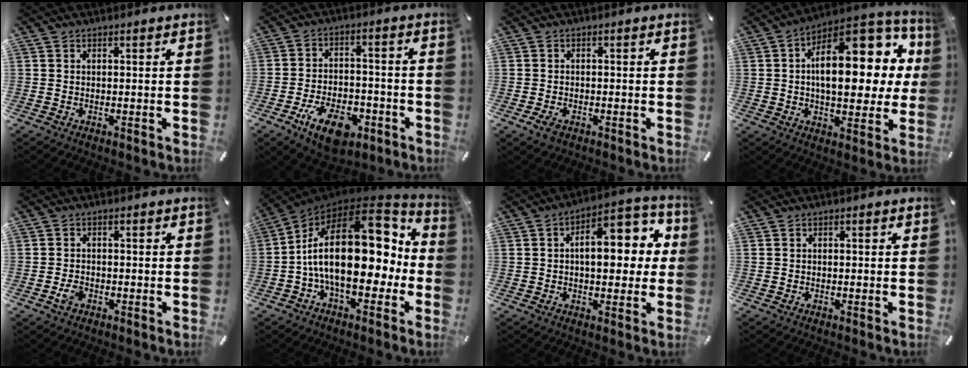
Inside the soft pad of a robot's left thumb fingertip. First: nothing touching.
{"total": 12.2, "force": [-6.3, 6.6, 8.0], "torque": [-0.141, 0.029, -0.109]}
{"total": 2.3, "force": [-1.2, 1.4, 1.4], "torque": [-0.031, 0.002, -0.024]}
{"total": 22.4, "force": [5.3, 11.8, 18.2], "torque": [-0.256, -0.037, 0.086]}
{"total": 2.4, "force": [-1.2, 1.6, 1.3], "torque": [-0.022, 0.006, -0.022]}
{"total": 27.3, "force": [1.7, 14.2, 23.2], "torque": [-0.402, -0.022, 0.038]}
{"total": 13.1, "force": [1.9, 7.3, 10.7], "torque": [-0.133, -0.012, 0.028]}
{"total": 0.5, "force": [-0.3, 0.3, 0.2], "torque": [-0.004, 0.000, -0.006]}